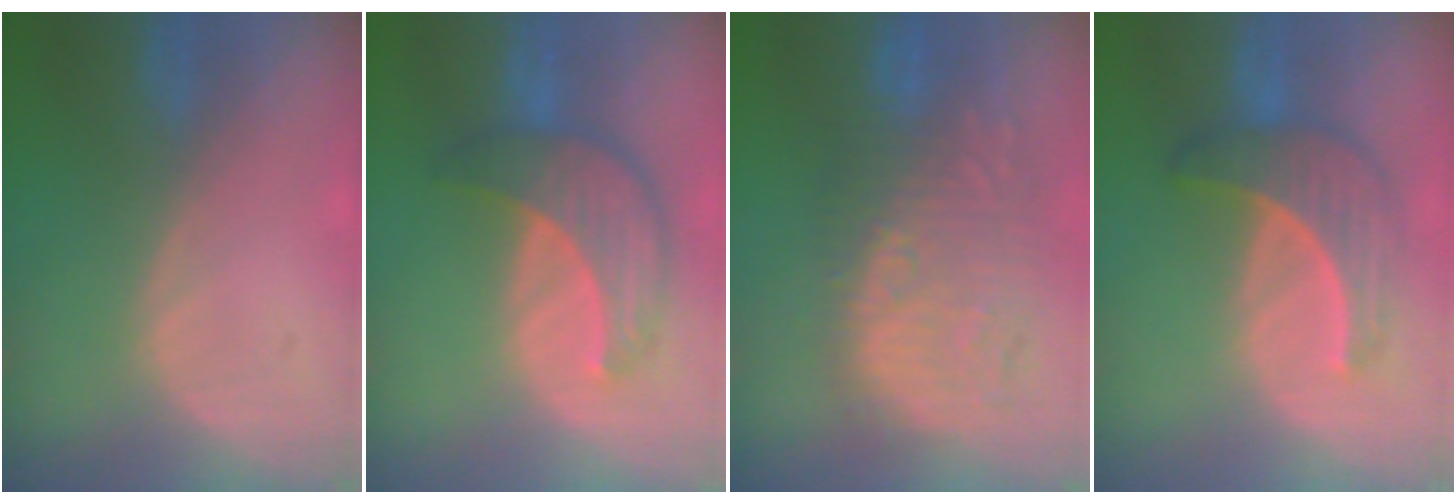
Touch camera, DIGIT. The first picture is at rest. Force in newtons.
{"total": 8.1, "press": 7.5, "slide": 3.1}
{"total": 11.8, "press": 11.2, "slide": 3.9}
{"total": 6.6, "press": 6.6, "slide": 0.9}